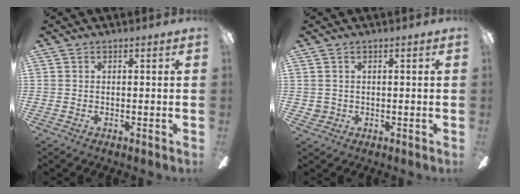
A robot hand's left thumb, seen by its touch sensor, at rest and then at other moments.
{"total": 2.0, "force": [0.7, 1.9, 0.2], "torque": [-0.008, 0.004, 0.012]}